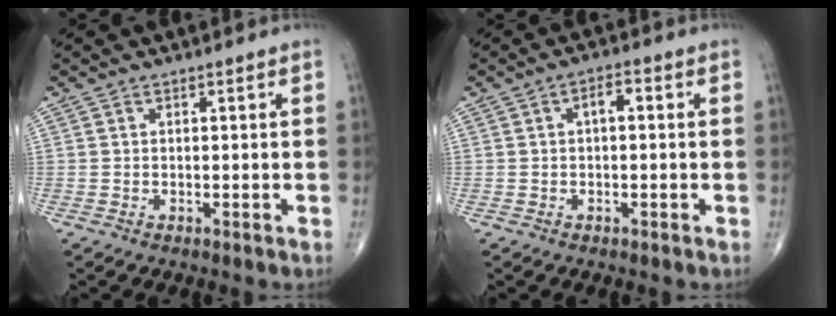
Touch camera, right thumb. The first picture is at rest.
{"total": 2.7, "force": [0.3, 1.2, 2.4], "torque": [-0.033, 0.011, -0.001]}